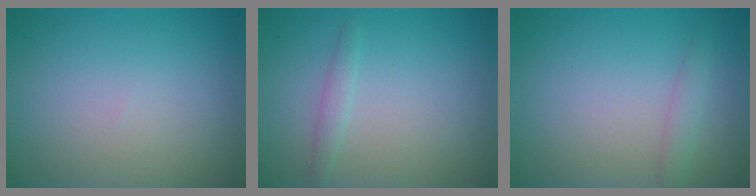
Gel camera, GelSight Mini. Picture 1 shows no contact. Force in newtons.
{"total": 1.1, "press": 1.1, "slide": 0.0}
{"total": 1.4, "press": 1.4, "slide": 0.1}